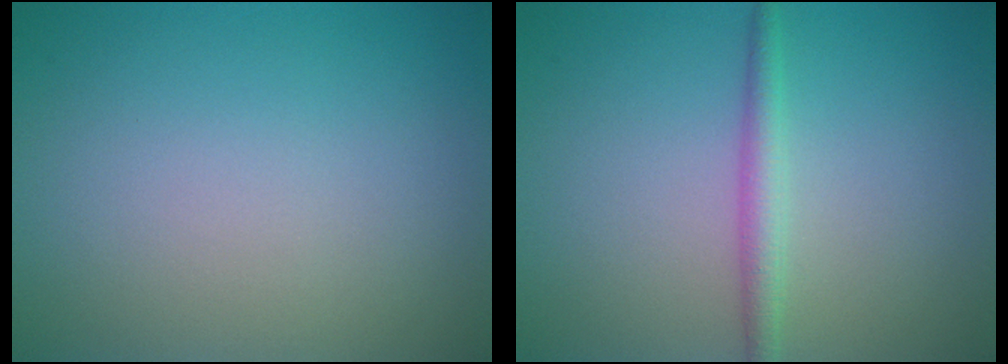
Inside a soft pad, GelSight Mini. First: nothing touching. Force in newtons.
{"total": 2.0, "press": 2.0, "slide": 0.0}